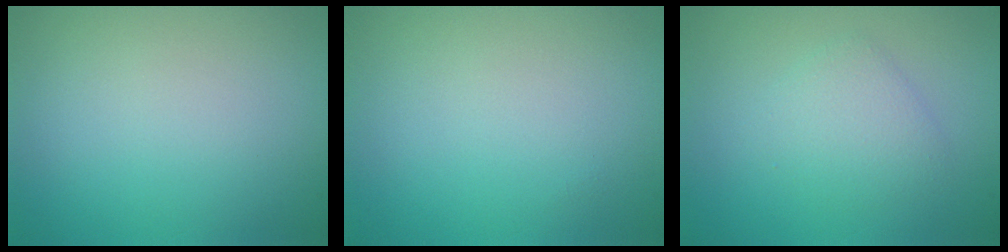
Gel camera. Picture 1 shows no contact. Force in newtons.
{"total": 0.0}
{"total": 2.2, "press": 2.2, "slide": 0.1}